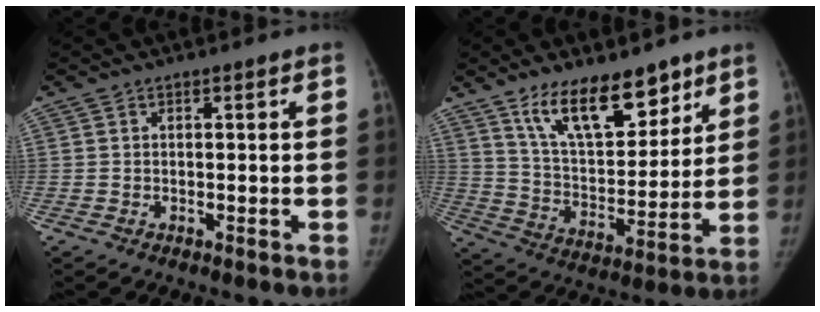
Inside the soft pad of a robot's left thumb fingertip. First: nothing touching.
{"total": 16.3, "force": [11.1, 7.0, 9.7], "torque": [-0.113, -0.072, 0.202]}